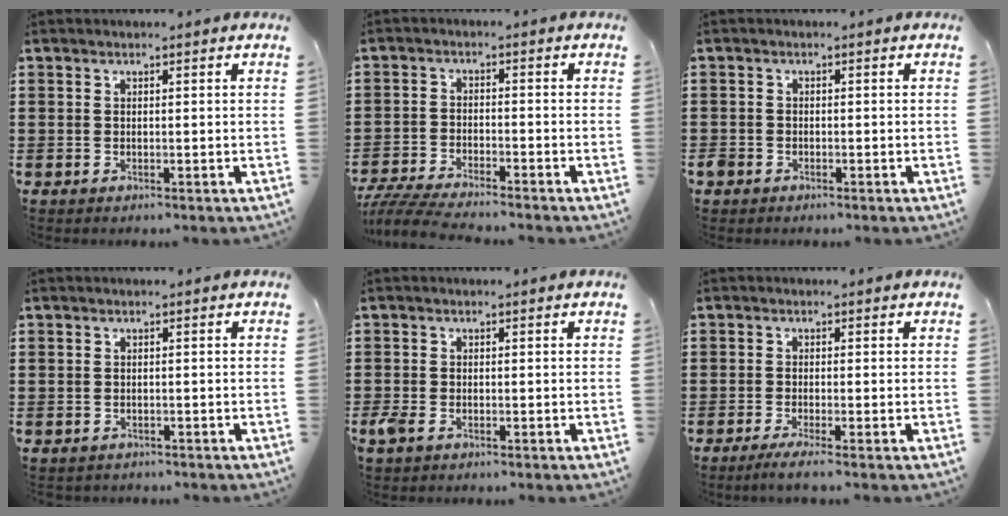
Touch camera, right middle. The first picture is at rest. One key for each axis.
{"total": 4.7, "fx": -4.5, "fy": 0.2, "fz": 1.4, "tx": -0.044, "ty": -0.013, "tz": -0.094}
{"total": 1.1, "fx": -0.8, "fy": 0.8, "fz": 0.2, "tx": -0.013, "ty": -0.001, "tz": -0.021}
{"total": 0.7, "fx": -0.7, "fy": 0.3, "fz": -0.1, "tx": 0.000, "ty": 0.003, "tz": -0.016}
{"total": 1.9, "fx": -1.1, "fy": 1.0, "fz": 1.1, "tx": -0.045, "ty": -0.008, "tz": -0.027}
{"total": 1.8, "fx": -1.3, "fy": -0.2, "fz": 1.3, "tx": -0.022, "ty": -0.002, "tz": -0.023}